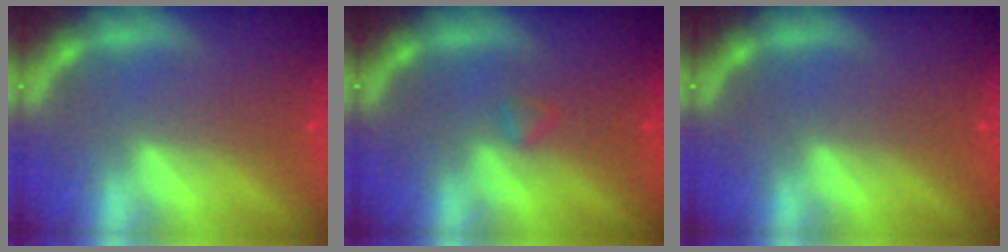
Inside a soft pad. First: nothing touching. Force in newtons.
{"total": 0.9}
{"total": 0.0}